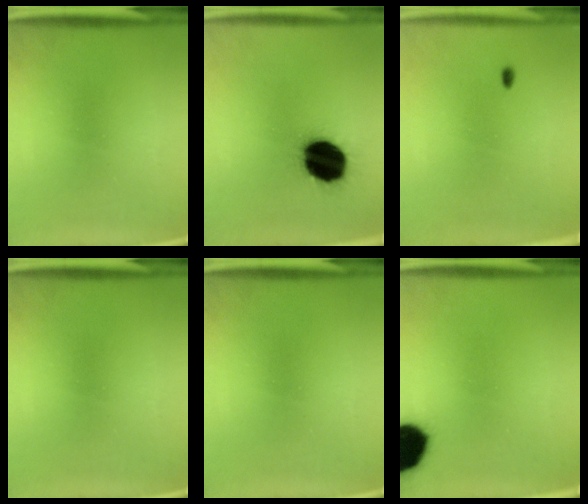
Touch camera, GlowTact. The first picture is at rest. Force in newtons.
{"total": 18.5}
{"total": 0.7}
{"total": 0.0}
{"total": 0.0}
{"total": 14.9}